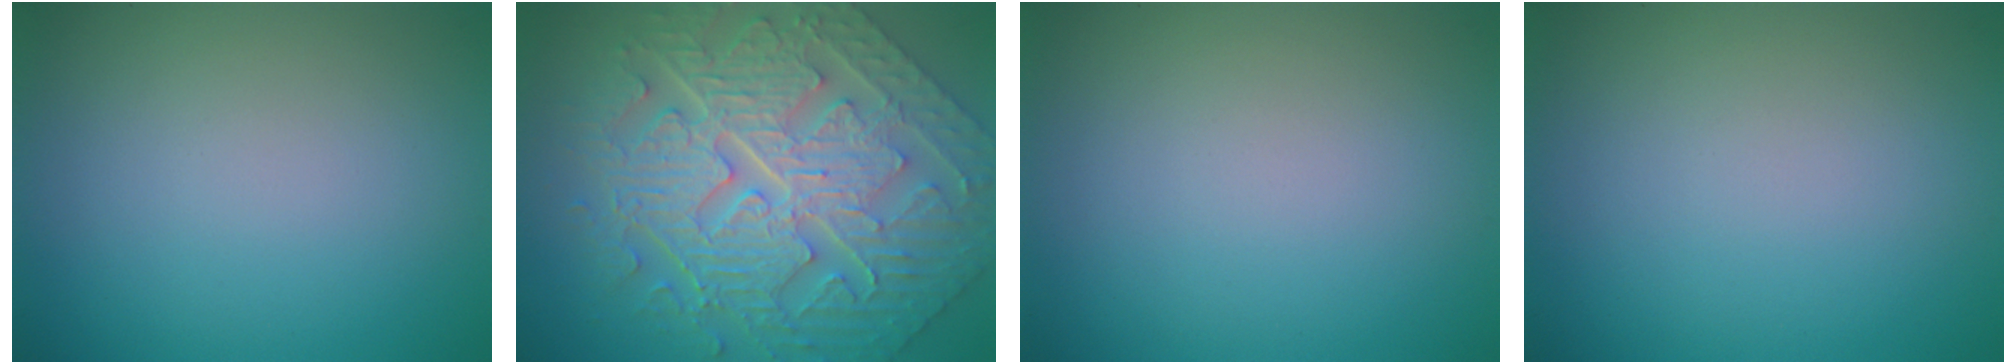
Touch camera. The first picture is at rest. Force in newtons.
{"total": 10.8, "press": 8.0, "slide": 7.3}
{"total": 0.0}
{"total": 0.0}